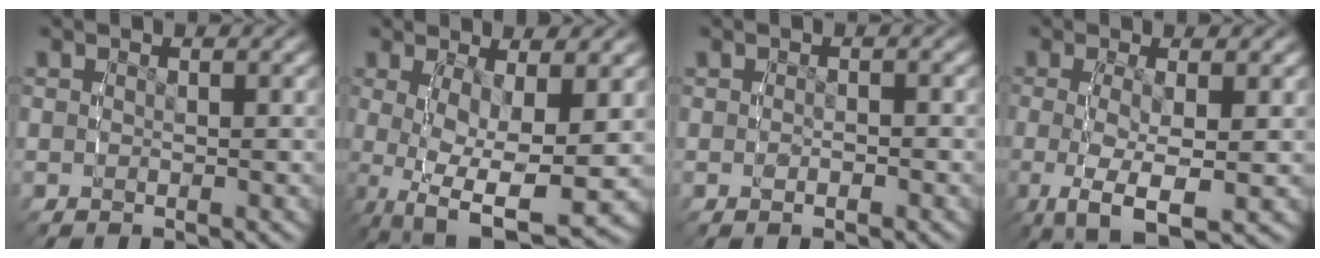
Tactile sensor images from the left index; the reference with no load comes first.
{"total": 8.5, "force": [-1.7, 4.0, 7.3], "torque": [-0.153, -0.046, -0.001]}
{"total": 0.9, "force": [-0.4, 0.1, 0.7], "torque": [-0.012, -0.001, -0.008]}
{"total": 6.9, "force": [-2.7, 3.0, 5.6], "torque": [-0.138, -0.046, -0.016]}